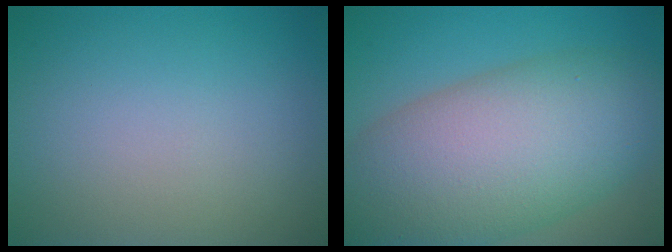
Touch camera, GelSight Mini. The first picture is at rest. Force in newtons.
{"total": 12.6, "press": 12.6, "slide": 0.4}